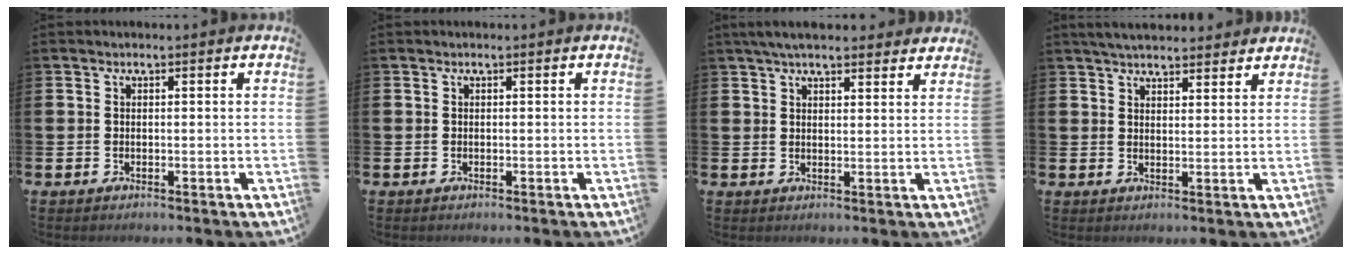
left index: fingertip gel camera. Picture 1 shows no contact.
{"total": 0.0}
{"total": 4.5, "force": [4.0, 1.1, 1.6], "torque": [-0.035, -0.010, 0.074]}
{"total": 4.1, "force": [3.9, 0.8, 0.7], "torque": [-0.018, -0.014, 0.072]}